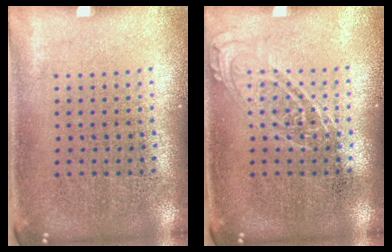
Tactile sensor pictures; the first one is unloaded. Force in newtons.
{"total": 1.8, "press": 1.8, "slide": 0.2}